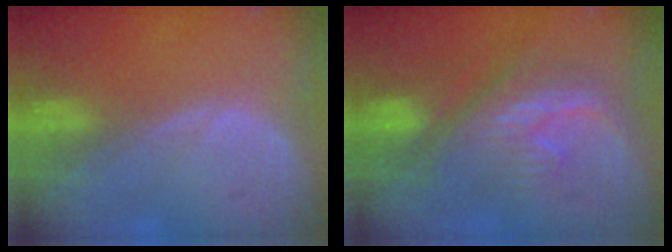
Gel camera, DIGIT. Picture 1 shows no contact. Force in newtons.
{"total": 7.9, "press": 7.9, "slide": 1.0}